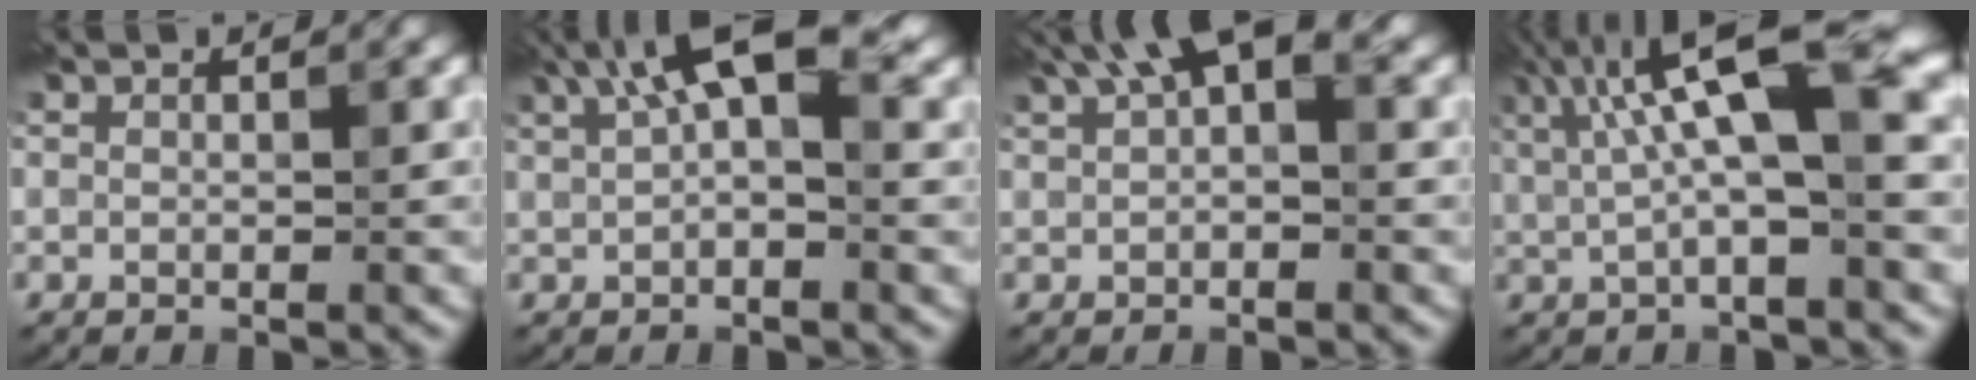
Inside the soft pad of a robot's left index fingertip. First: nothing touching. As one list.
[{"total": 6.9, "force": [2.9, 2.7, 5.7], "torque": [-0.091, 0.018, 0.039]}, {"total": 5.3, "force": [2.7, 2.0, 4.1], "torque": [-0.061, 0.016, 0.037]}, {"total": 8.8, "force": [2.3, 2.2, 8.2], "torque": [-0.140, 0.010, 0.034]}]